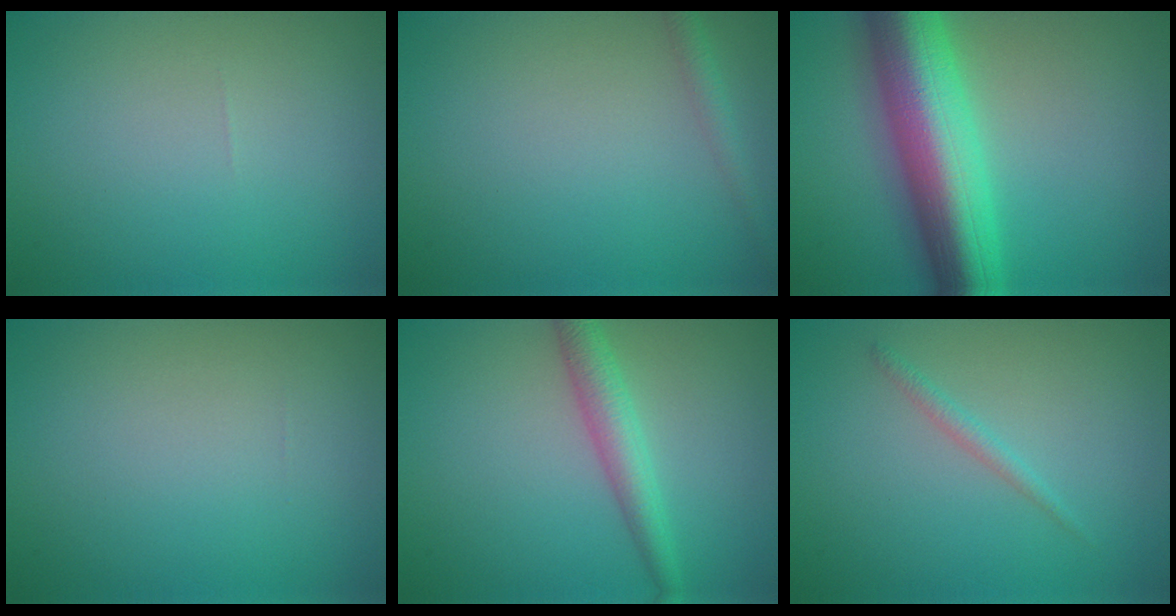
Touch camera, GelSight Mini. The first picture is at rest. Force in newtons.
{"total": 1.4, "press": 1.4, "slide": 0.1}
{"total": 11.2, "press": 11.2, "slide": 0.3}
{"total": 0.0}
{"total": 3.0, "press": 3.0, "slide": 0.1}
{"total": 1.0, "press": 1.0, "slide": 0.1}